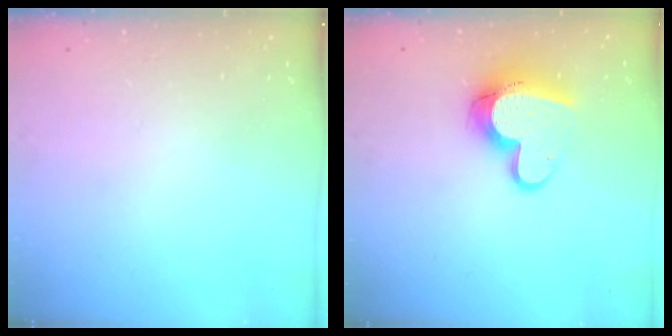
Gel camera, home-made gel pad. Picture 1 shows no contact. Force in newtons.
{"total": 12.6, "press": 12.6, "slide": 1.2}